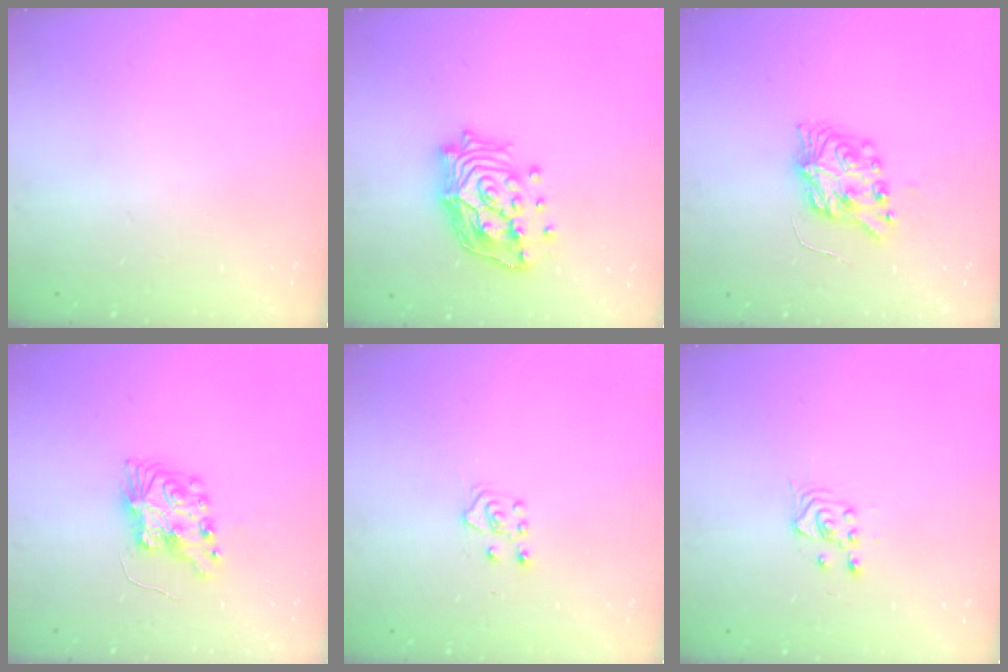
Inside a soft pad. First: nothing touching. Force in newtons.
{"total": 16.9, "press": 16.7, "slide": 2.7}
{"total": 8.1, "press": 8.1, "slide": 0.2}
{"total": 8.4, "press": 8.4, "slide": 0.2}
{"total": 4.8, "press": 4.7, "slide": 0.7}
{"total": 3.4, "press": 3.1, "slide": 1.4}